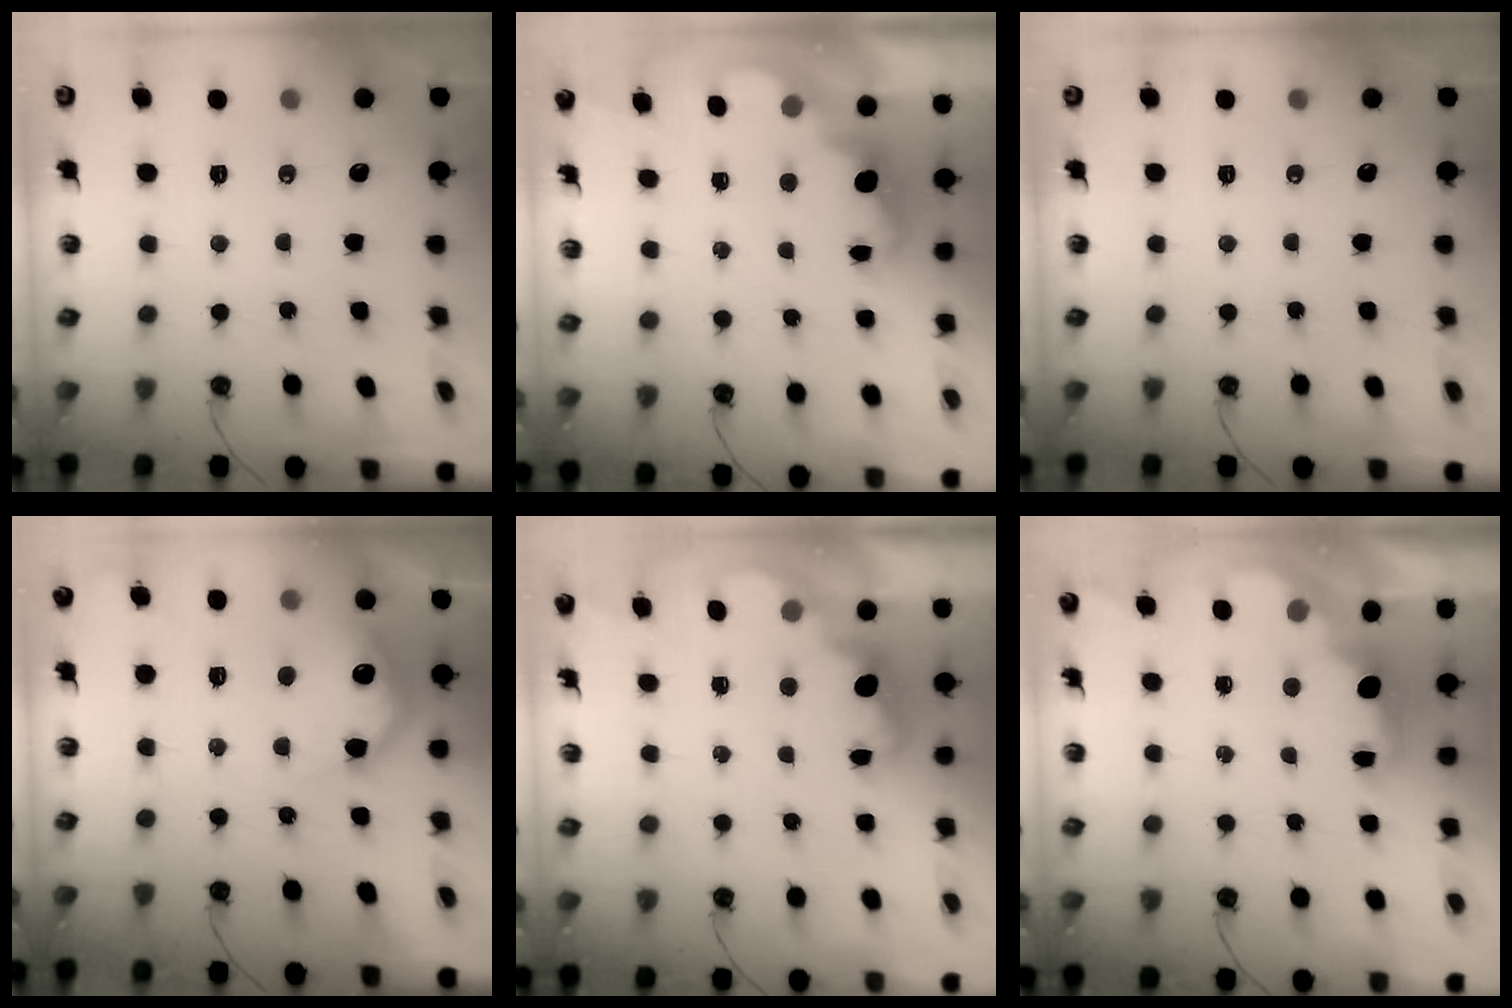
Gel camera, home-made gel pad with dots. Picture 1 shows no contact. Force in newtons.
{"total": 2.5, "press": 2.4, "slide": 0.5}
{"total": 0.0}
{"total": 15.2, "press": 15.1, "slide": 1.1}
{"total": 2.4, "press": 2.4, "slide": 0.5}
{"total": 2.3, "press": 2.2, "slide": 0.8}